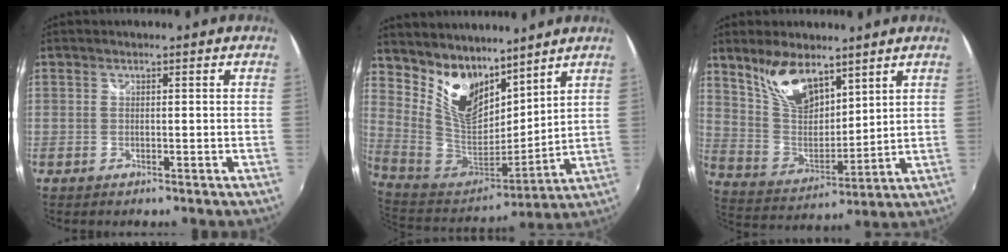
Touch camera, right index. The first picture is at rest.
{"total": 15.2, "force": [10.3, 8.2, 7.6], "torque": [-0.161, -0.005, 0.207]}
{"total": 12.5, "force": [8.7, 5.5, 7.2], "torque": [-0.139, 0.007, 0.179]}